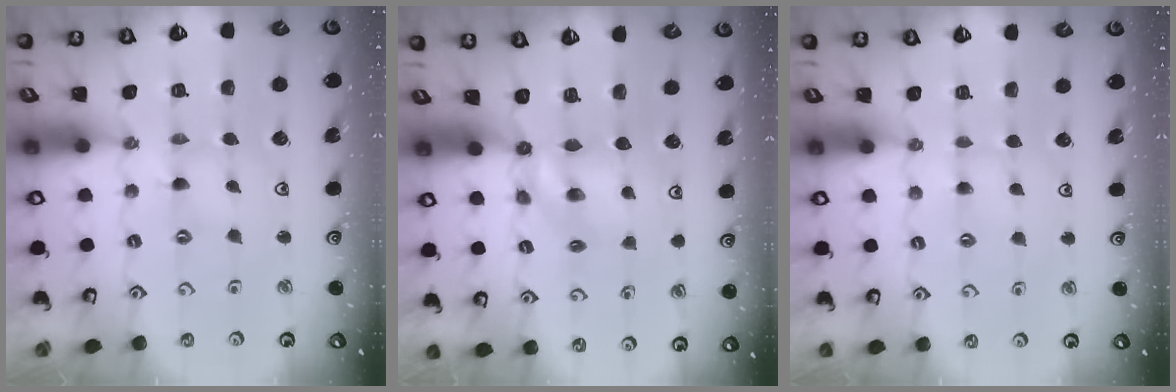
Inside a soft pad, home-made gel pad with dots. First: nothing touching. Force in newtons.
{"total": 5.4, "press": 5.4, "slide": 0.1}
{"total": 2.2, "press": 2.2, "slide": 0.4}